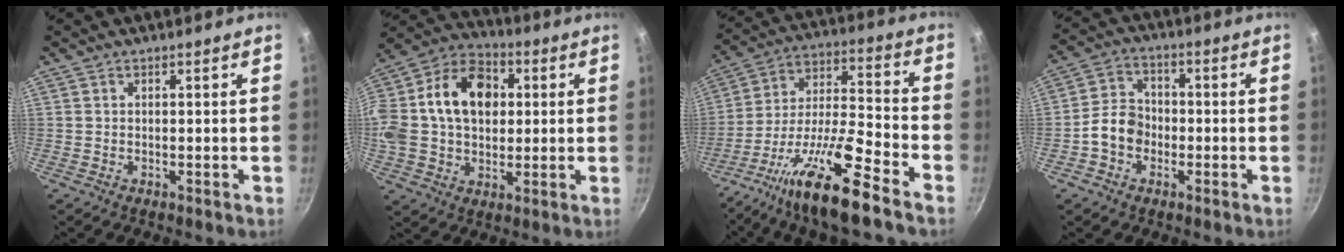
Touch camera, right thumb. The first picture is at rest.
{"total": 22.3, "force": [3.0, 16.0, 15.2], "torque": [-0.279, 0.040, 0.038]}
{"total": 17.9, "force": [-11.6, 3.1, 13.3], "torque": [-0.238, 0.070, -0.218]}
{"total": 7.0, "force": [-2.0, 5.6, 3.7], "torque": [-0.041, 0.027, -0.049]}